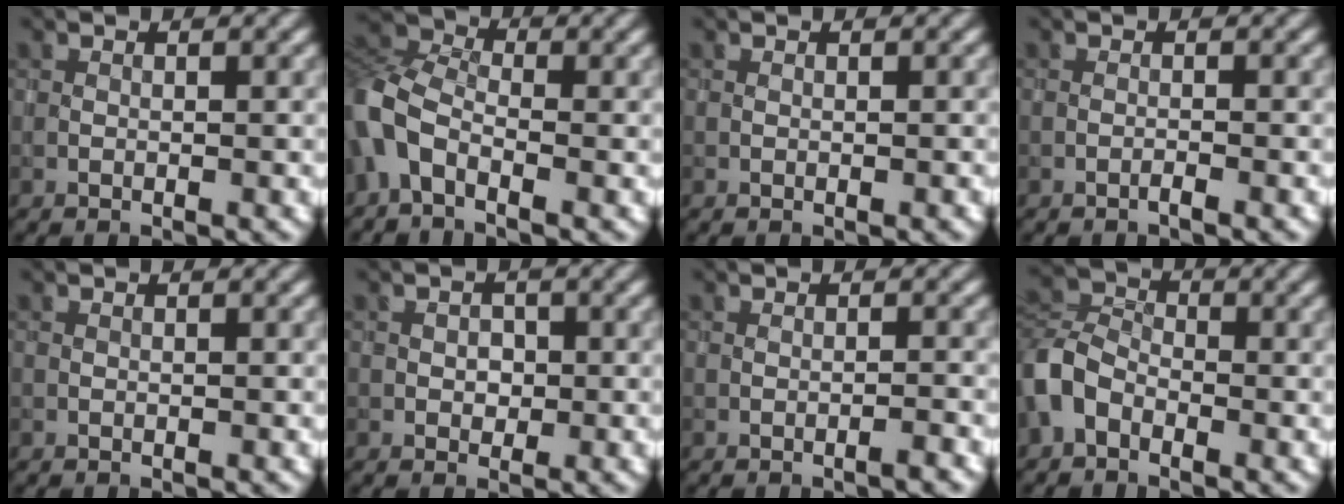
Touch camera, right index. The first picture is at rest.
{"total": 6.3, "force": [-2.5, 3.6, 4.5], "torque": [-0.110, 0.003, -0.071]}
{"total": 0.0}
{"total": 0.6, "force": [-0.5, 0.0, 0.4], "torque": [-0.006, 0.002, -0.010]}
{"total": 0.0}
{"total": 1.3, "force": [-0.1, 1.0, 0.7], "torque": [-0.010, -0.002, -0.003]}
{"total": 0.9, "force": [-0.6, 0.0, 0.7], "torque": [-0.011, 0.004, -0.011]}
{"total": 4.2, "force": [-1.9, 2.9, 2.3], "torque": [-0.049, 0.007, -0.054]}